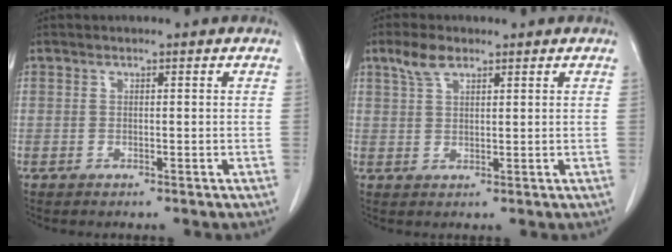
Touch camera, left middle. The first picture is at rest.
{"total": 3.6, "force": [2.5, 1.4, 2.2], "torque": [-0.052, 0.010, 0.053]}